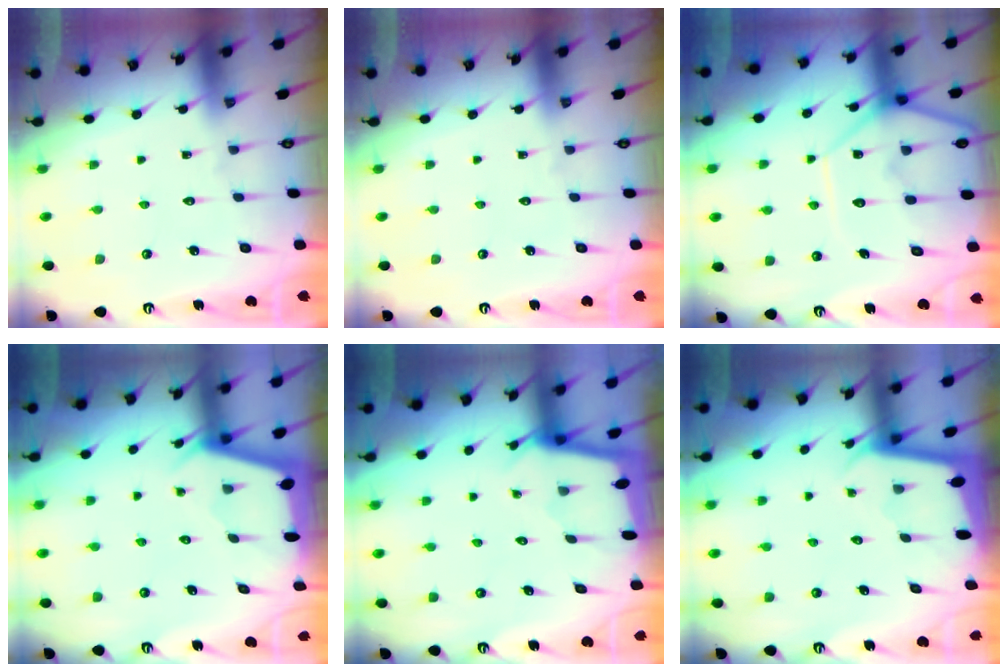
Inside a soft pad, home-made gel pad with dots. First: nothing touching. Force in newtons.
{"total": 0.0}
{"total": 11.8, "press": 11.8, "slide": 1.1}
{"total": 2.3, "press": 2.3, "slide": 0.3}
{"total": 1.7, "press": 1.7, "slide": 0.3}
{"total": 2.1, "press": 2.1, "slide": 0.1}